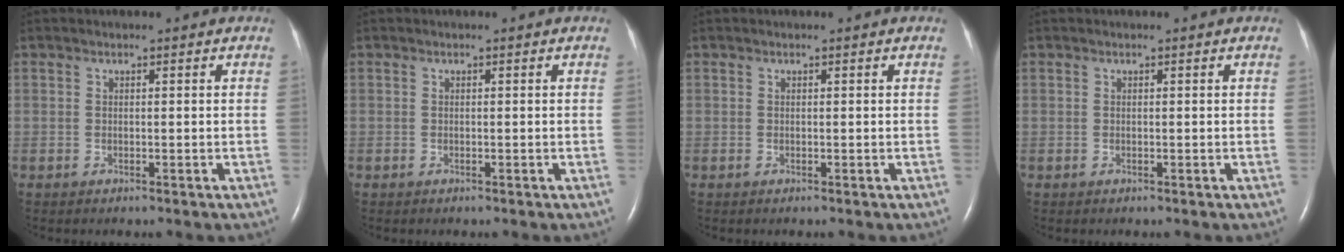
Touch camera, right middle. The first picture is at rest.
{"total": 0.0}
{"total": 0.0}
{"total": 0.0}